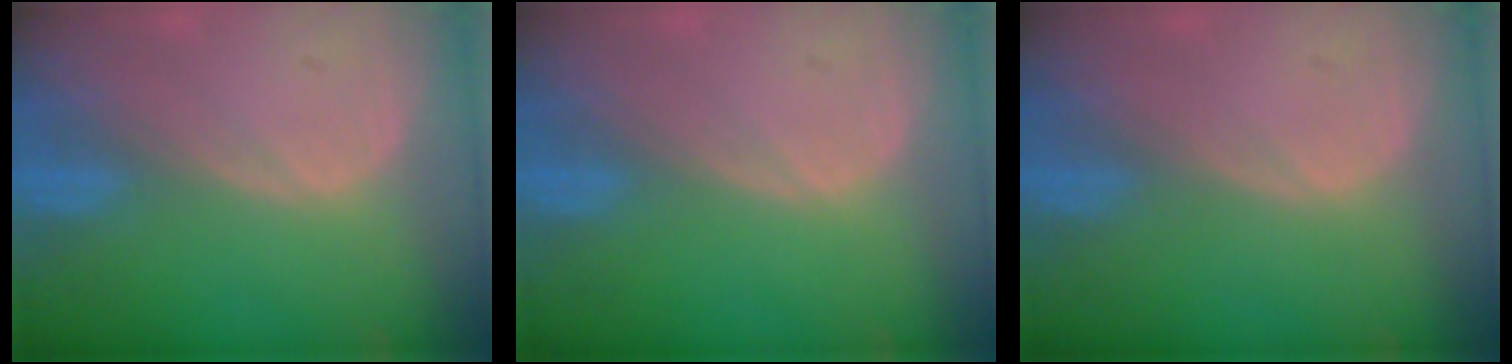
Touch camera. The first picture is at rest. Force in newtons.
{"total": 0.0}
{"total": 0.0}